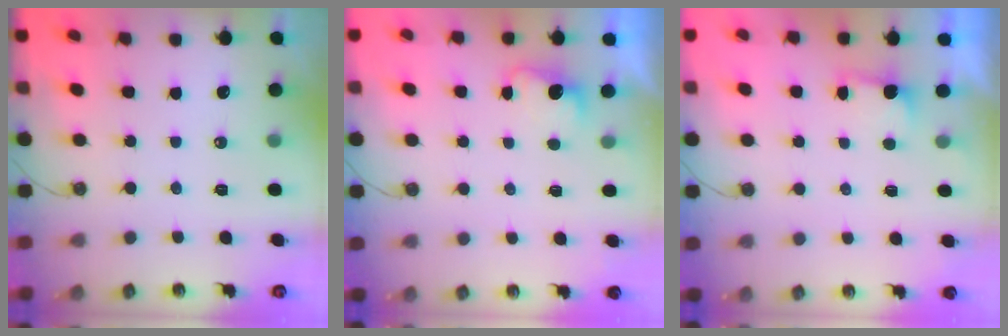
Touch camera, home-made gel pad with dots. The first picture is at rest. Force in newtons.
{"total": 2.8, "press": 2.7, "slide": 0.9}
{"total": 1.2, "press": 0.9, "slide": 0.8}